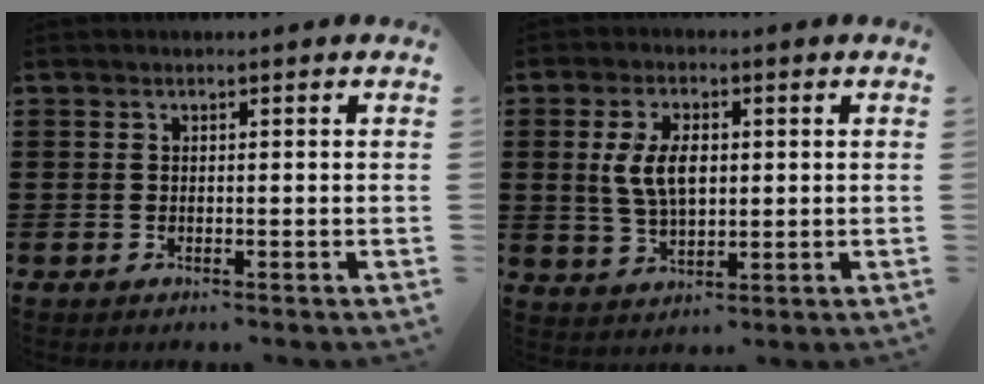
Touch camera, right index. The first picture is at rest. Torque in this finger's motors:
{"motor_torque": [1.20, 0.94, 0.28, 0.18]}